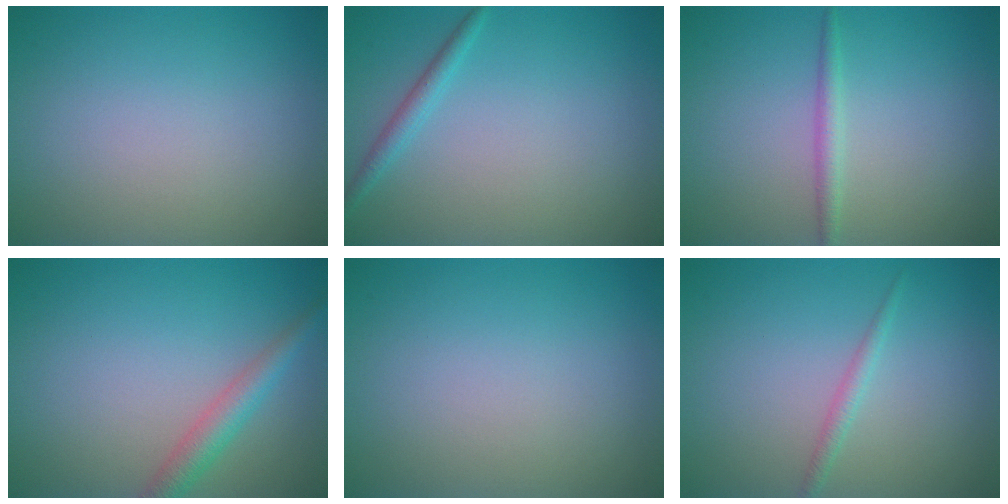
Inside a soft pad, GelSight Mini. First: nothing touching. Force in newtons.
{"total": 1.5, "press": 1.5, "slide": 0.1}
{"total": 1.5, "press": 1.5, "slide": 0.1}
{"total": 2.8, "press": 2.8, "slide": 0.1}
{"total": 0.0}
{"total": 1.2, "press": 1.2, "slide": 0.0}